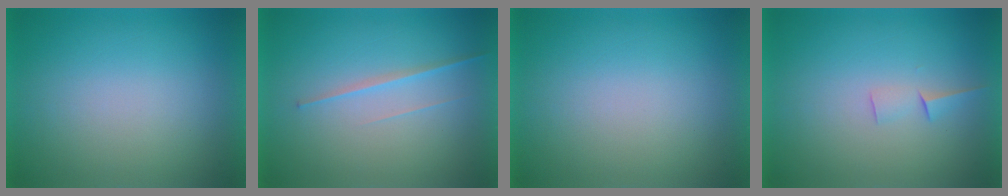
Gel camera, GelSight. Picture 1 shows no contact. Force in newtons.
{"total": 1.4}
{"total": 1.4}
{"total": 1.5}